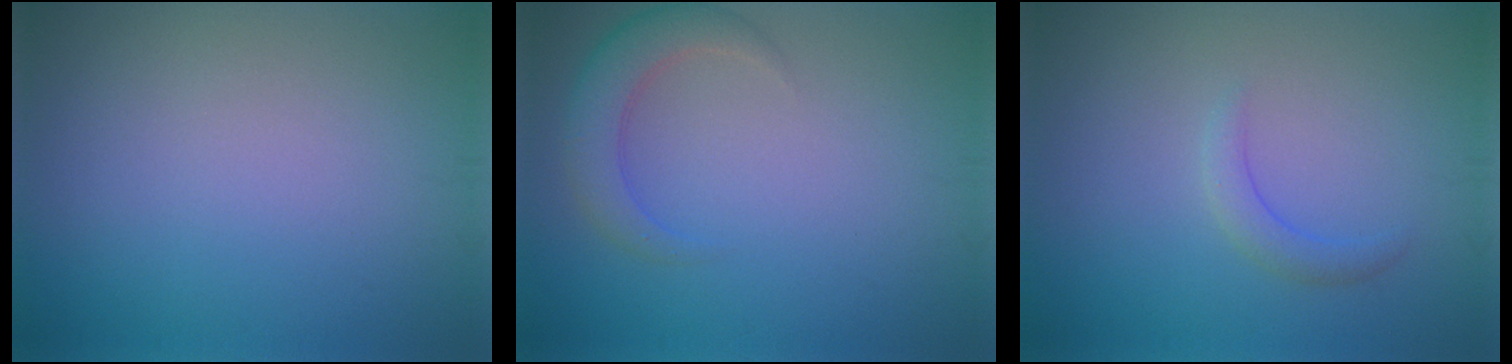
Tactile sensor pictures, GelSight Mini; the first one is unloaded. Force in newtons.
{"total": 3.0, "press": 3.0, "slide": 0.3}
{"total": 1.5, "press": 1.5, "slide": 0.2}